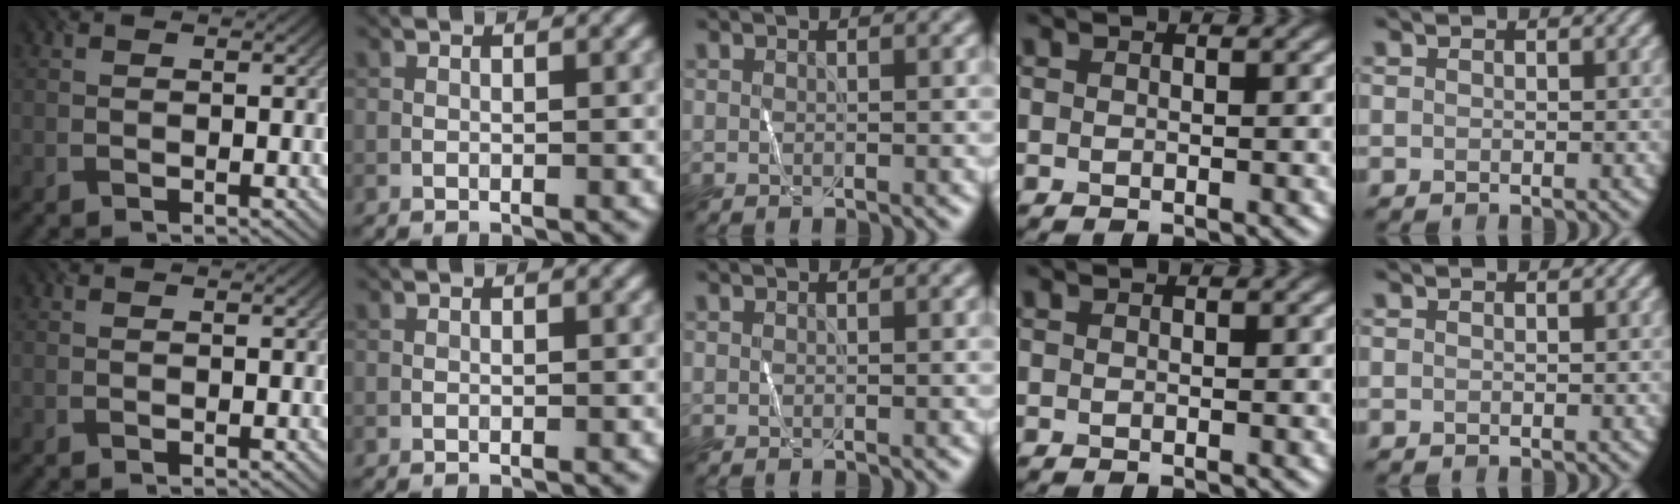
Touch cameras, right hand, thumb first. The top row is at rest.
{}